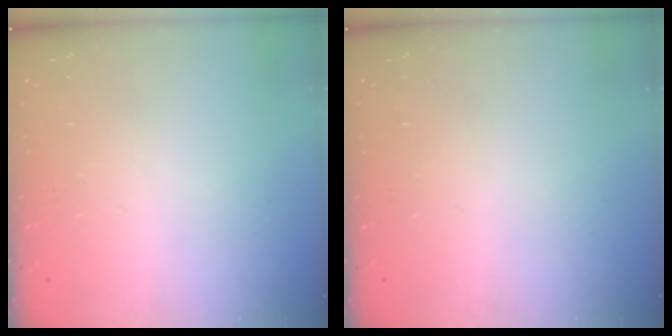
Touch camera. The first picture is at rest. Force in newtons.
{"total": 0.0}